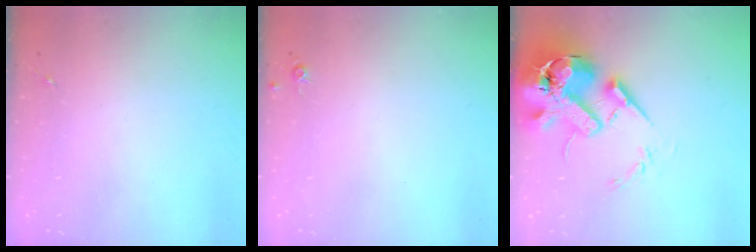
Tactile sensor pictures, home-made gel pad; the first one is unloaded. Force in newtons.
{"total": 4.4, "press": 4.3, "slide": 0.5}
{"total": 20.8, "press": 20.5, "slide": 3.5}